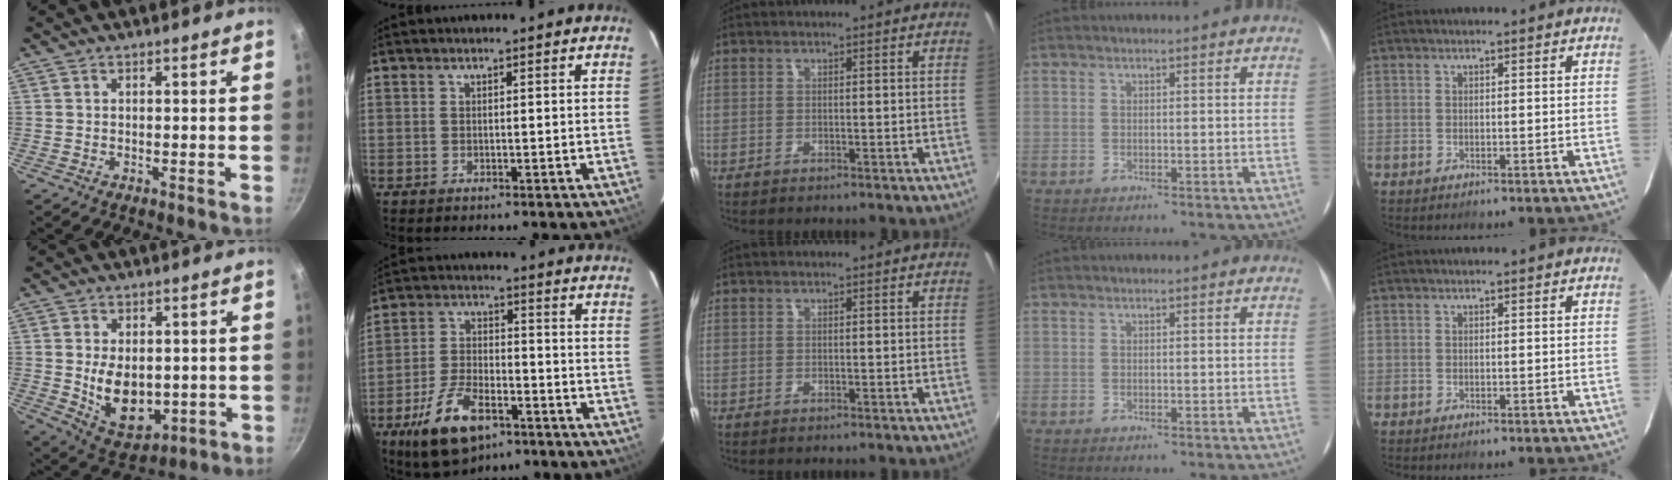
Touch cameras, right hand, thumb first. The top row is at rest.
{"thumb": {"total": 11.2, "force": [-0.2, 7.5, 8.3], "torque": [-0.109, -0.016, 0.021]}, "index": {"total": 13.4, "force": [-7.7, 6.3, 8.9], "torque": [-0.191, -0.010, -0.135]}}